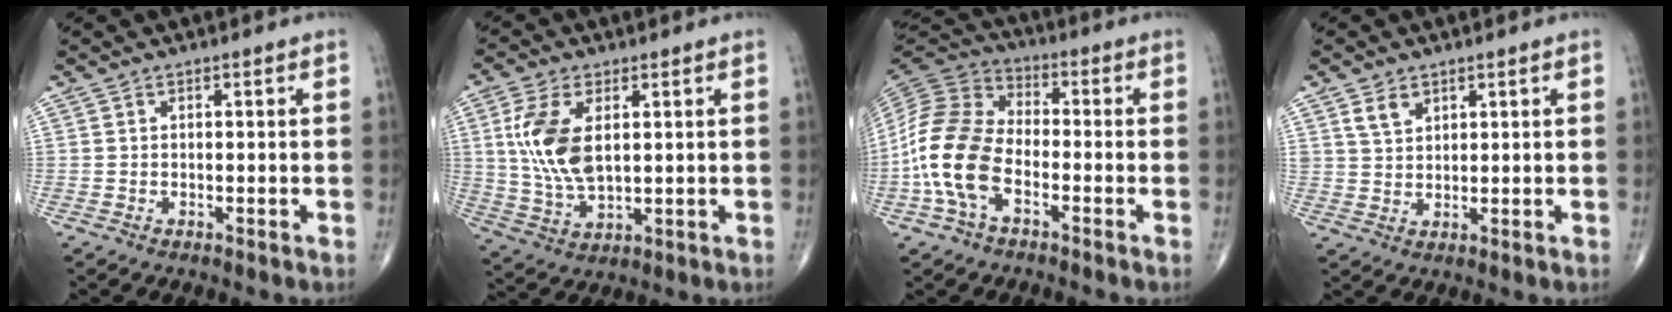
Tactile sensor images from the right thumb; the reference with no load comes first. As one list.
[{"total": 12.2, "force": [2.8, 6.3, 10.1], "torque": [-0.209, -0.011, 0.062]}, {"total": 14.6, "force": [-4.4, 8.6, 11.0], "torque": [-0.231, 0.033, -0.093]}, {"total": 3.8, "force": [2.3, 2.4, 1.8], "torque": [-0.019, -0.013, 0.048]}]